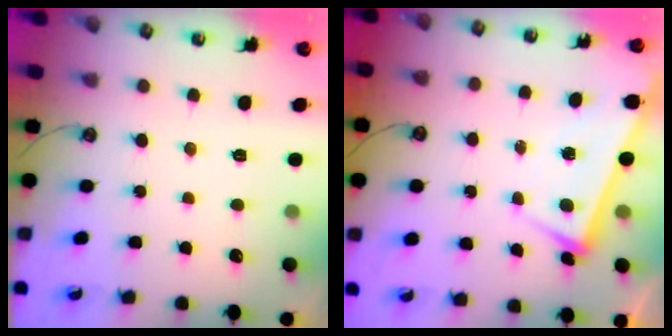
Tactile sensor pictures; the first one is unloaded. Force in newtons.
{"total": 1.6, "press": 1.5, "slide": 0.5}